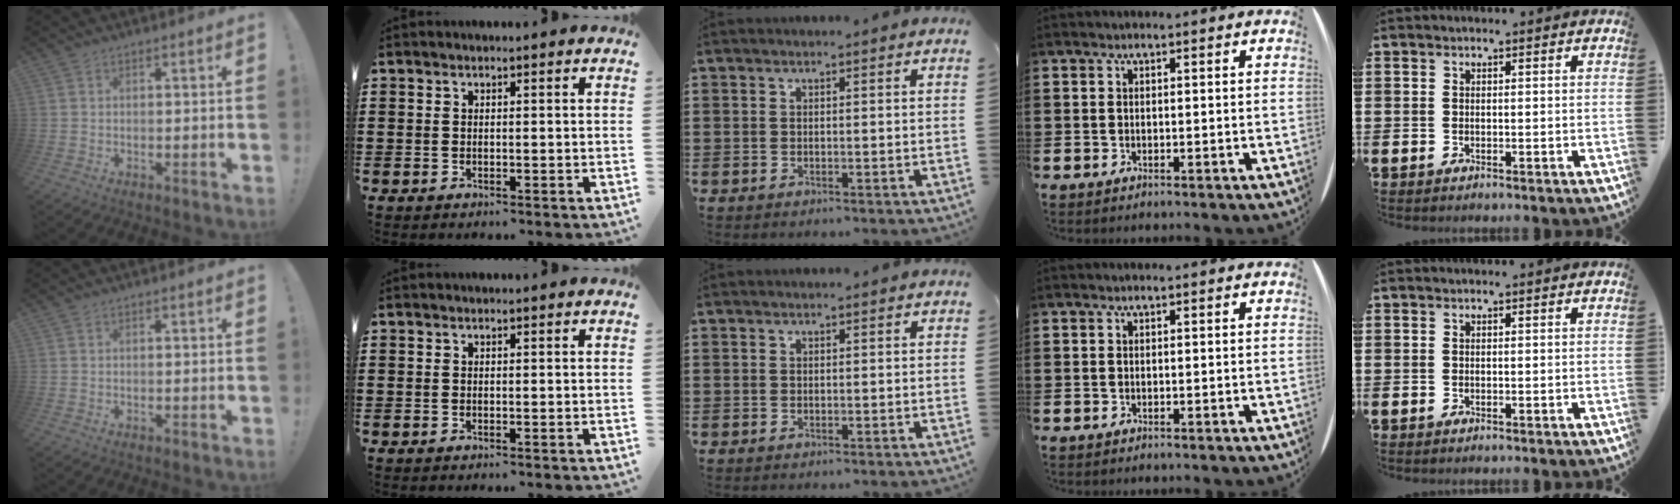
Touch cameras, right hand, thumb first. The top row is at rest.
{}